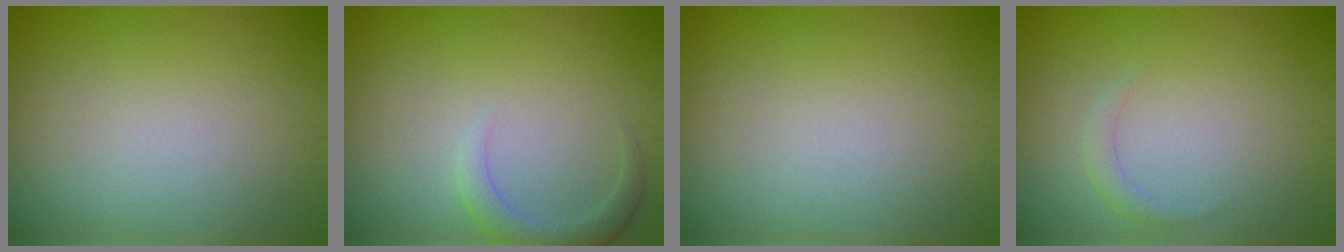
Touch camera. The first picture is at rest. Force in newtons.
{"total": 2.2, "press": 2.2, "slide": 0.3}
{"total": 0.0}
{"total": 1.0, "press": 1.0, "slide": 0.1}